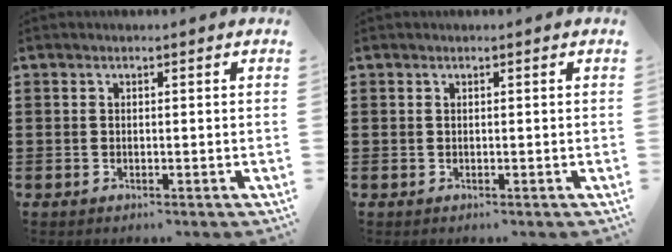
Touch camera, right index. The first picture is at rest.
{"total": 0.0}